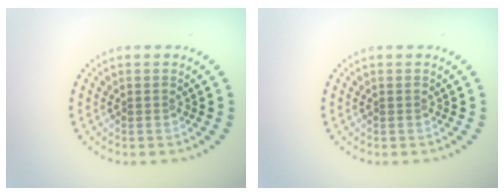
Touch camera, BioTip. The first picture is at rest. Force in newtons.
{"total": 0.0}